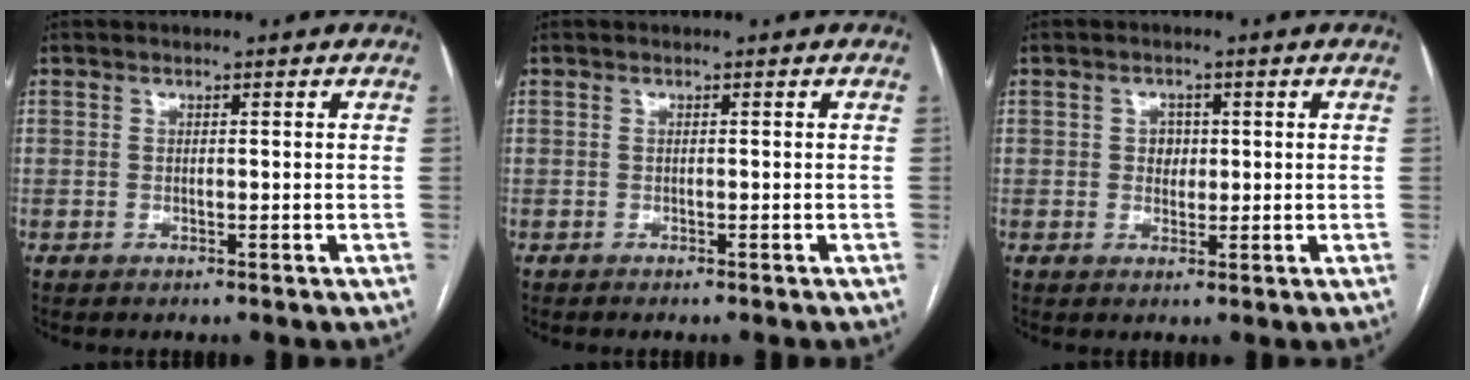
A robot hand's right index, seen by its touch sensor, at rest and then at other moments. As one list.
[{"total": 1.1, "force": [-0.9, 0.0, 0.6], "torque": [-0.003, 0.001, -0.011]}, {"total": 2.4, "force": [0.3, 2.0, 1.3], "torque": [-0.017, 0.004, 0.005]}]